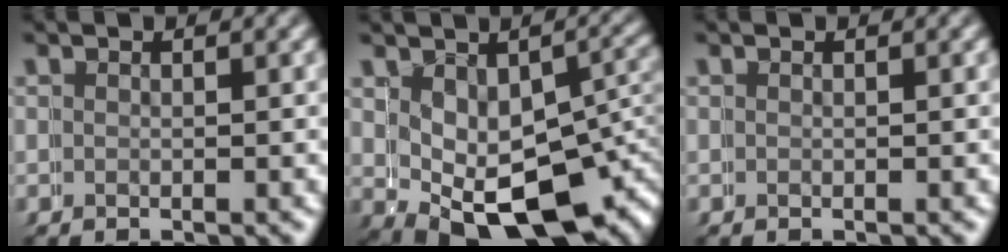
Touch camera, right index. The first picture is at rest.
{"total": 8.2, "force": [-2.7, 4.8, 6.1], "torque": [-0.090, -0.033, -0.027]}
{"total": 0.0}